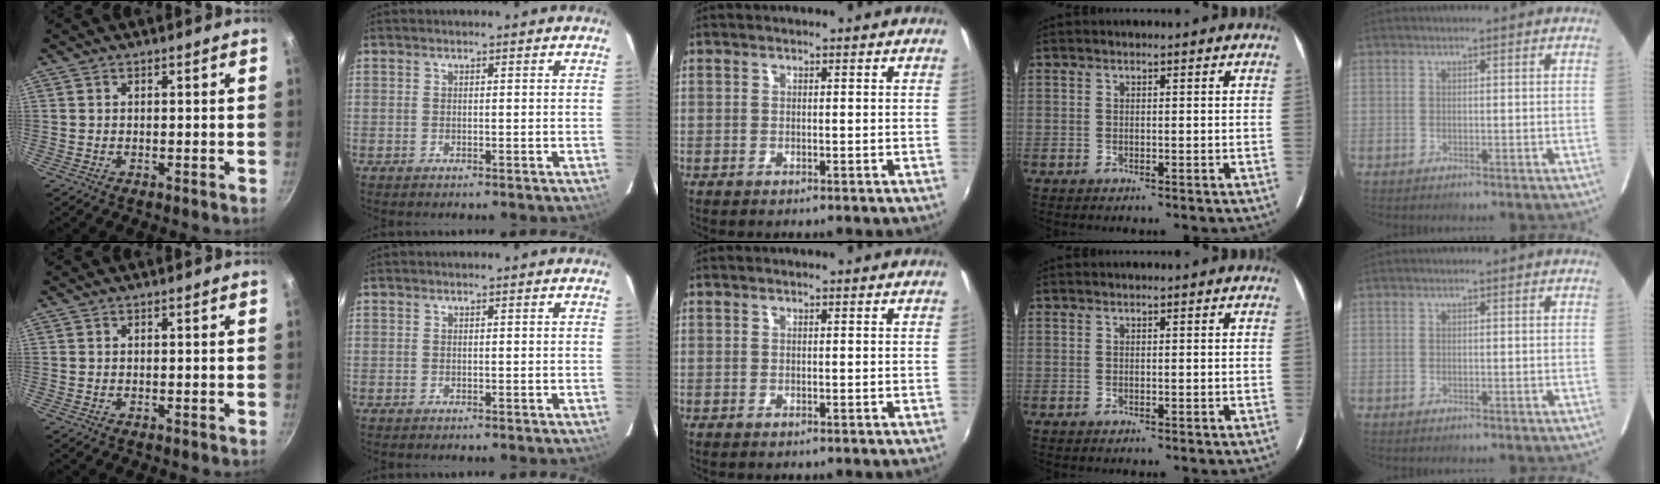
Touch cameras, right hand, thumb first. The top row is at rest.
{}